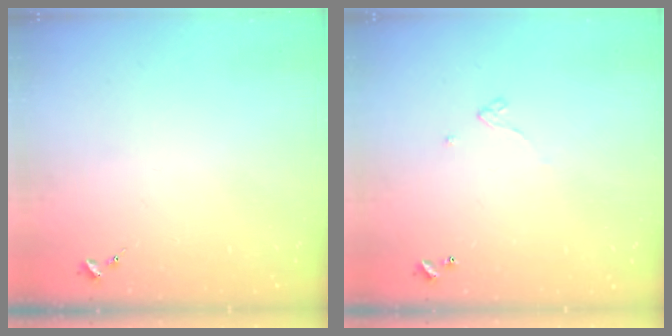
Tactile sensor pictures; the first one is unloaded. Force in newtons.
{"total": 3.2, "press": 3.2, "slide": 0.1}